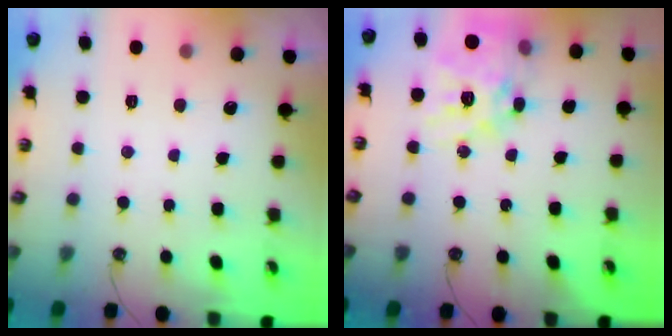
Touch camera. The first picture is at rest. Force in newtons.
{"total": 17.6, "press": 17.5, "slide": 1.8}